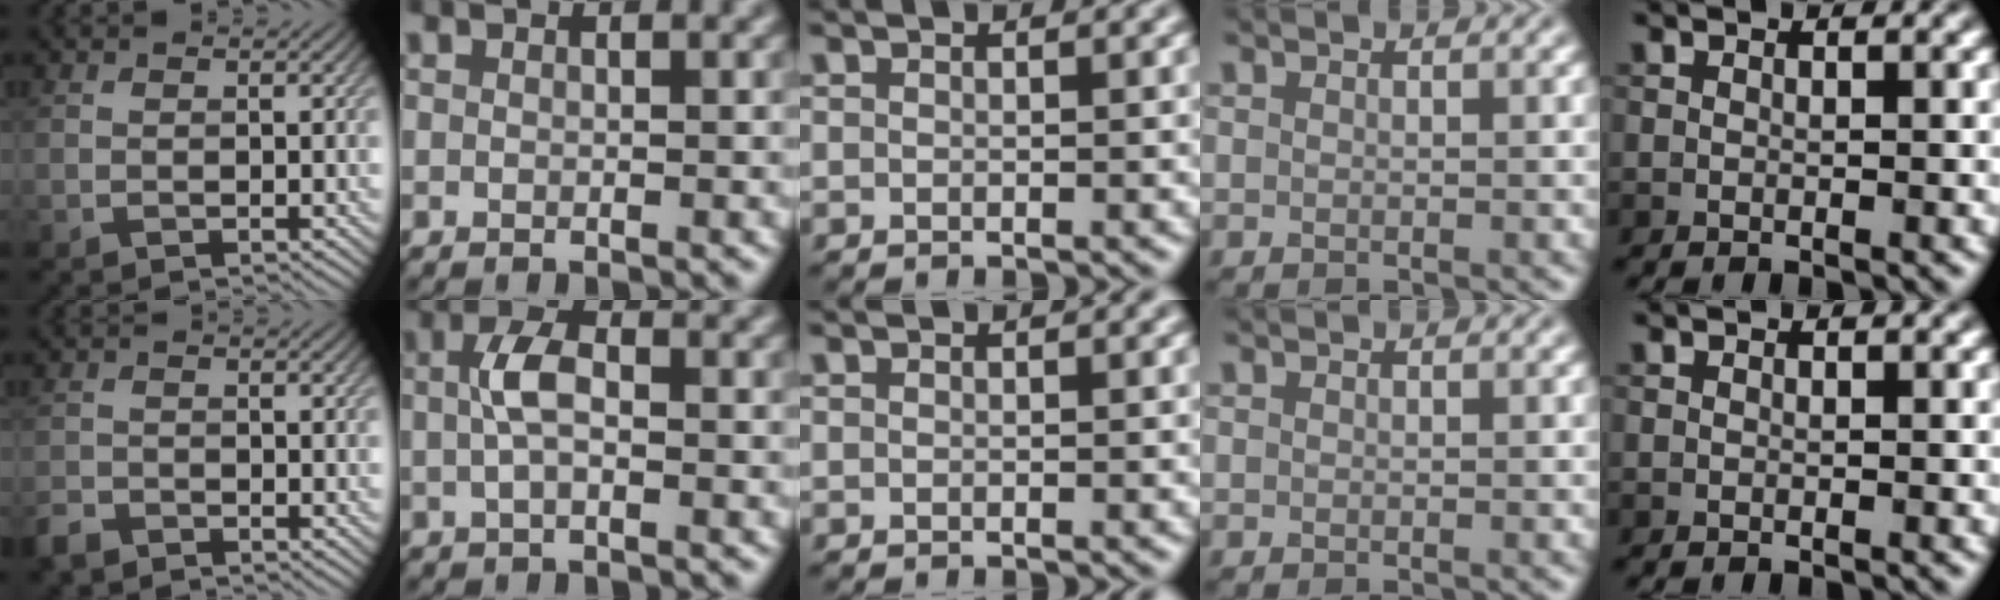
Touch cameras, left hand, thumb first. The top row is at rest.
{"thumb": {"total": 2.3, "force": [-2.1, 0.9, 0.6], "torque": [-0.013, -0.006, -0.048]}, "index": {"total": 3.1, "force": [0.1, 1.4, 2.7], "torque": [-0.057, 0.008, -0.005]}}